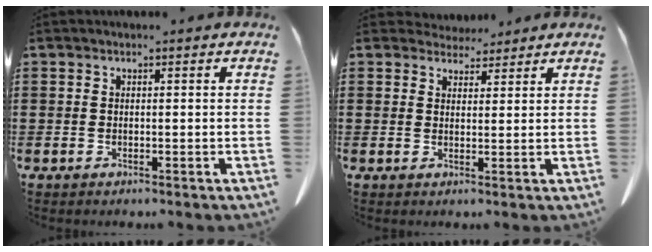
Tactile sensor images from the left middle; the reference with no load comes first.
{"total": 3.0, "force": [2.6, 1.3, 0.5], "torque": [-0.010, -0.001, 0.049]}